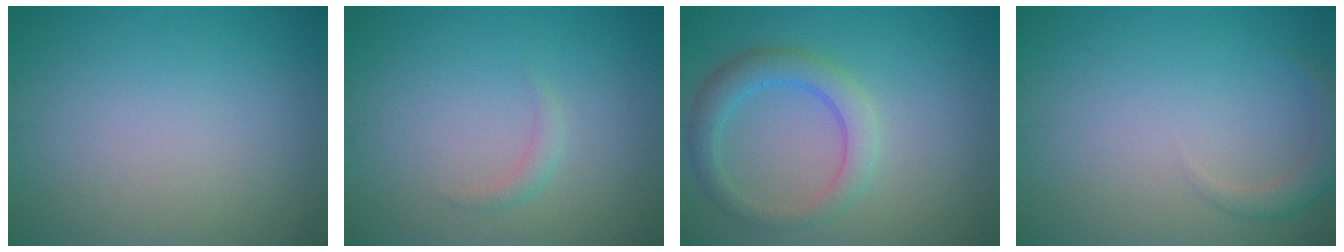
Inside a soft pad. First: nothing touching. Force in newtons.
{"total": 1.0, "press": 1.0, "slide": 0.0}
{"total": 3.6, "press": 3.6, "slide": 0.1}
{"total": 1.8, "press": 1.8, "slide": 0.1}